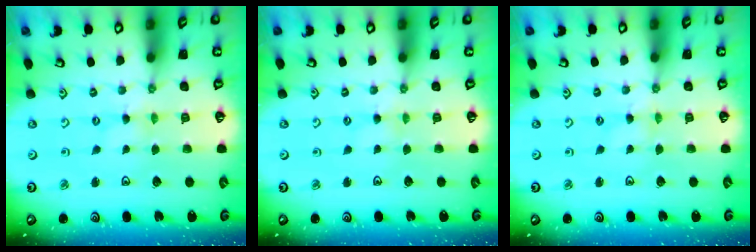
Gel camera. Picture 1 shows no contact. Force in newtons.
{"total": 1.3, "press": 1.2, "slide": 0.3}
{"total": 0.0}